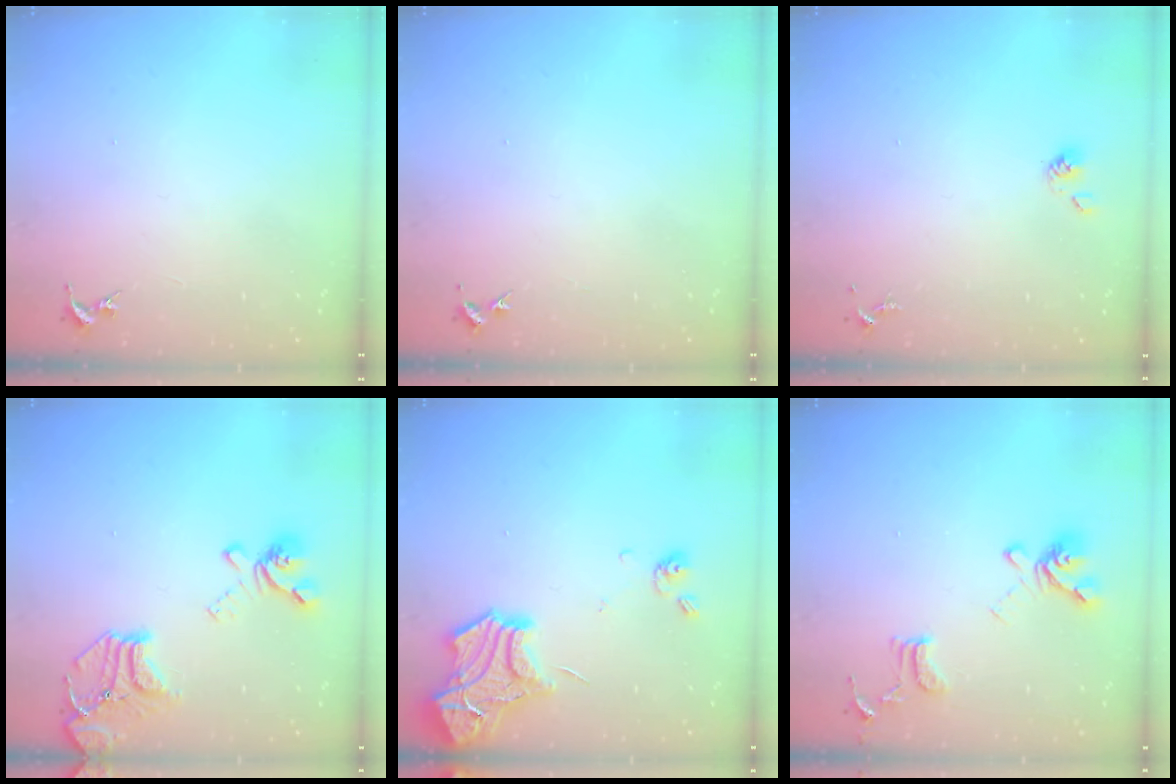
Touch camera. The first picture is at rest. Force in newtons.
{"total": 2.7, "press": 2.7, "slide": 0.3}
{"total": 4.8, "press": 4.2, "slide": 2.2}
{"total": 17.4, "press": 17.3, "slide": 1.8}
{"total": 18.0, "press": 17.9, "slide": 1.8}
{"total": 15.0, "press": 14.9, "slide": 1.6}